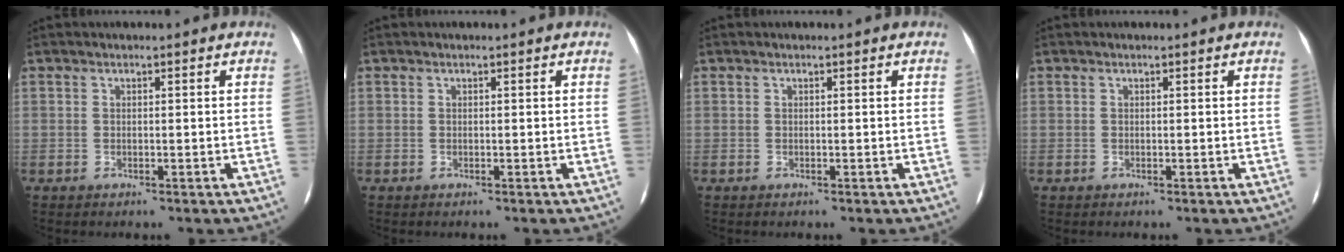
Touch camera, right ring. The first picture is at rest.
{"total": 0.0}
{"total": 0.0}
{"total": 0.0}